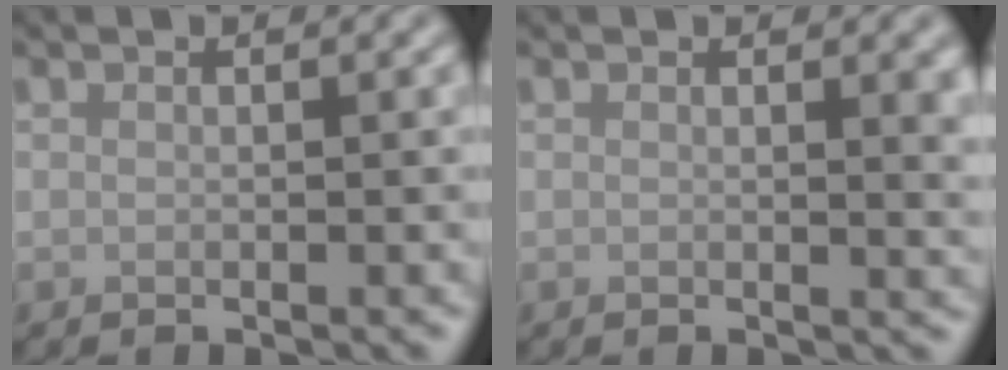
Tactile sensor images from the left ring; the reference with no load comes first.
{"total": 2.6, "force": [0.8, 0.9, 2.3], "torque": [-0.016, 0.000, 0.009]}